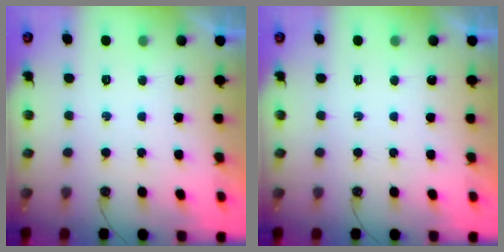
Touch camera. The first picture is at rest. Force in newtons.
{"total": 0.0}